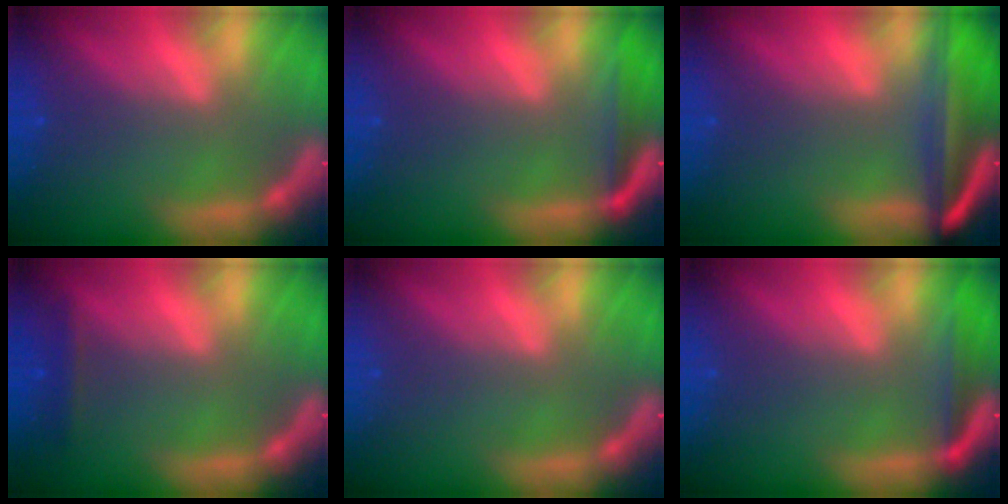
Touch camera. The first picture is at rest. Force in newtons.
{"total": 3.0}
{"total": 10.0}
{"total": 1.4}
{"total": 0.0}
{"total": 3.0}